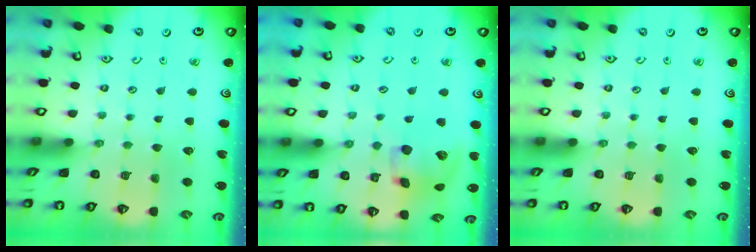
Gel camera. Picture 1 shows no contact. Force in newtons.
{"total": 14.4, "press": 14.2, "slide": 2.2}
{"total": 0.0}